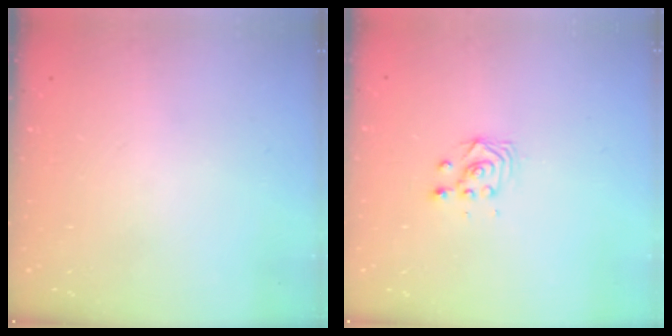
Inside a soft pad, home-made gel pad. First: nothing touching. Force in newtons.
{"total": 2.9, "press": 2.9, "slide": 0.1}